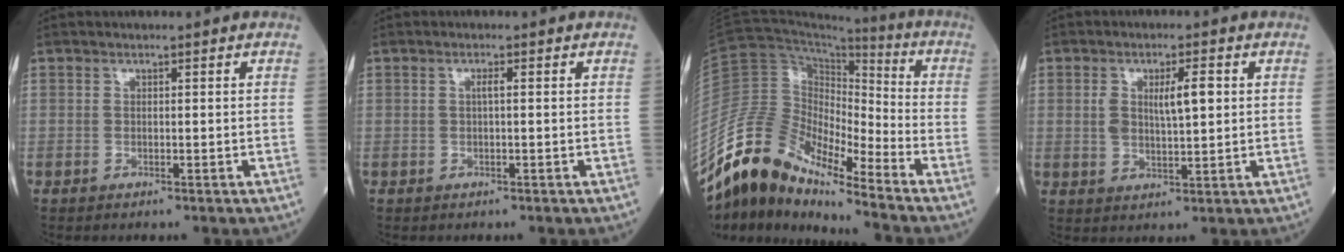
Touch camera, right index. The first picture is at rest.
{"total": 0.9, "force": [0.1, 0.0, 0.9], "torque": [-0.018, 0.002, 0.001]}
{"total": 13.3, "force": [-11.8, 3.2, 5.1], "torque": [-0.099, 0.054, -0.222]}
{"total": 5.5, "force": [1.4, 1.6, 5.0], "torque": [-0.093, 0.008, 0.031]}